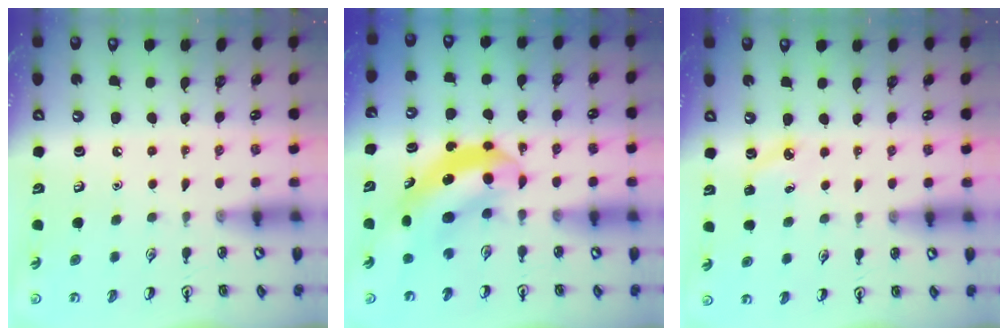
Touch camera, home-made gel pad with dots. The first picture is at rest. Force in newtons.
{"total": 5.6, "press": 5.4, "slide": 1.5}
{"total": 3.1, "press": 3.0, "slide": 0.9}